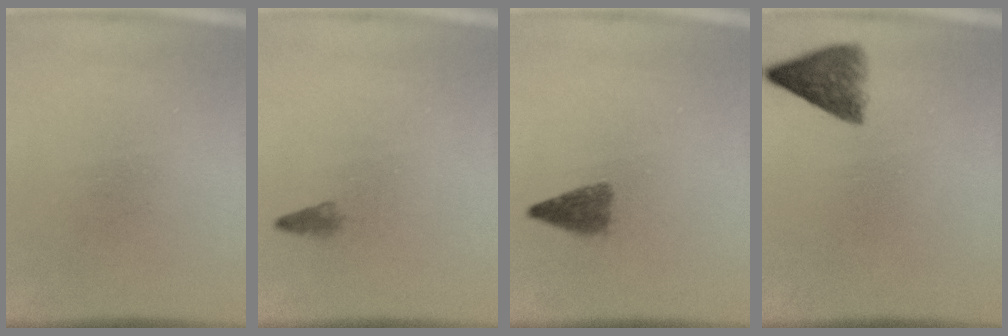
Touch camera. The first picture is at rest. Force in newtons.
{"total": 0.9}
{"total": 2.8}
{"total": 5.5}